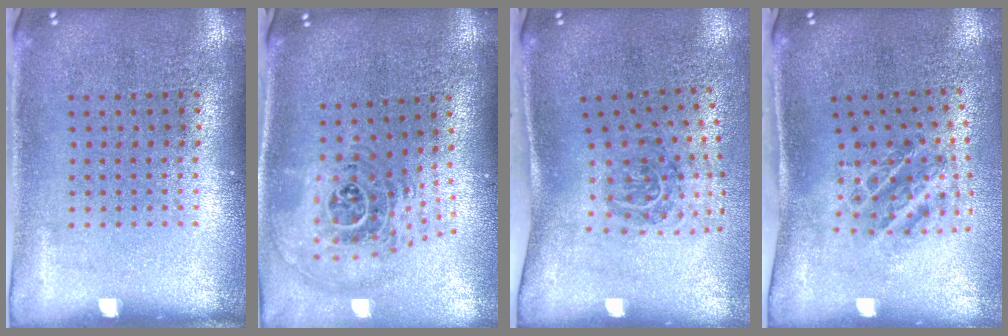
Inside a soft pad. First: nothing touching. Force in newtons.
{"total": 1.7, "press": 1.4, "slide": 0.9}
{"total": 1.9, "press": 1.2, "slide": 1.5}
{"total": 1.3, "press": 1.1, "slide": 0.6}